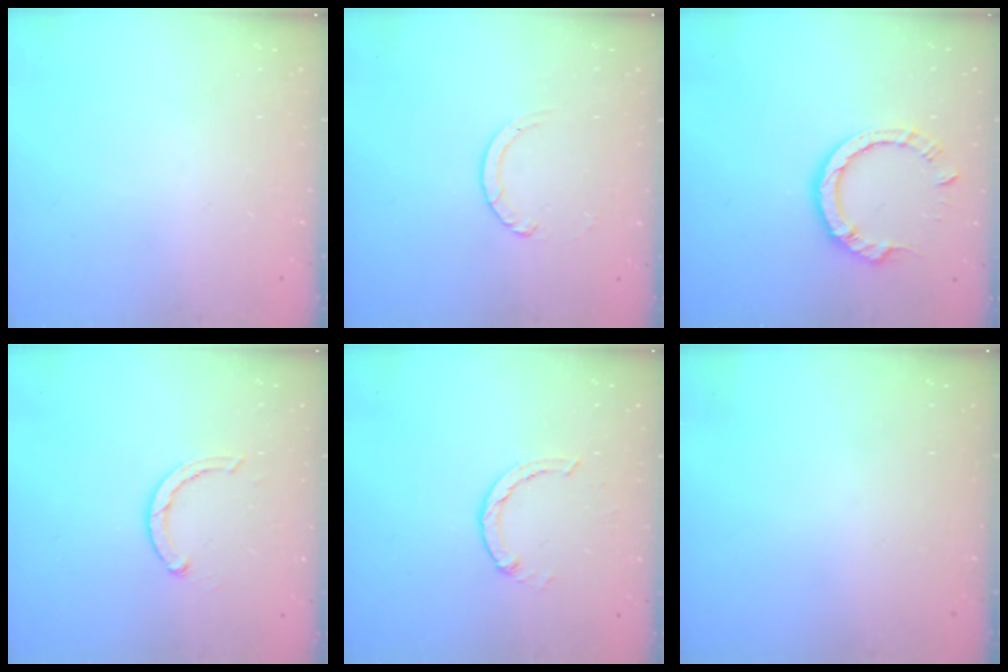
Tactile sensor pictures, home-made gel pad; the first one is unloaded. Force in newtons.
{"total": 2.7, "press": 2.7, "slide": 0.3}
{"total": 8.5, "press": 8.4, "slide": 1.0}
{"total": 2.6, "press": 2.5, "slide": 0.4}
{"total": 1.8, "press": 1.8, "slide": 0.2}
{"total": 0.0}